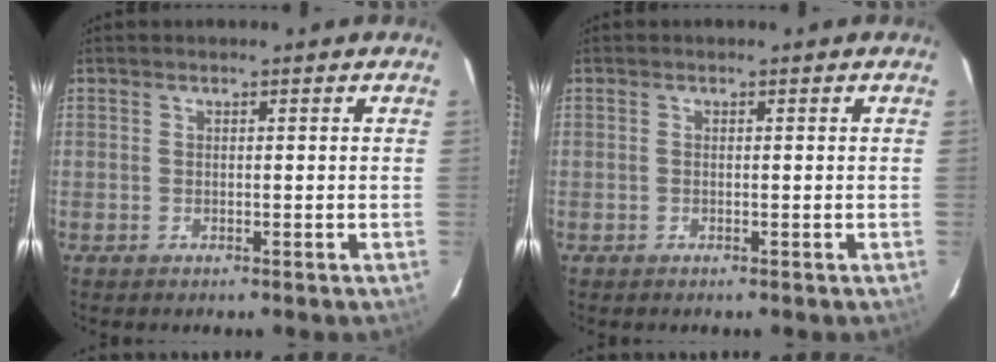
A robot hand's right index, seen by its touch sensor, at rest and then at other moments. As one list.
[{"total": 0.0}]